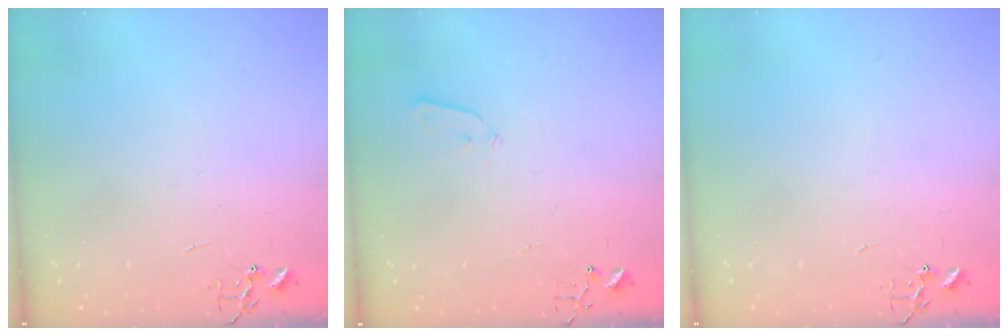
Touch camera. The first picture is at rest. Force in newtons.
{"total": 3.7, "press": 3.7, "slide": 0.6}
{"total": 0.0}